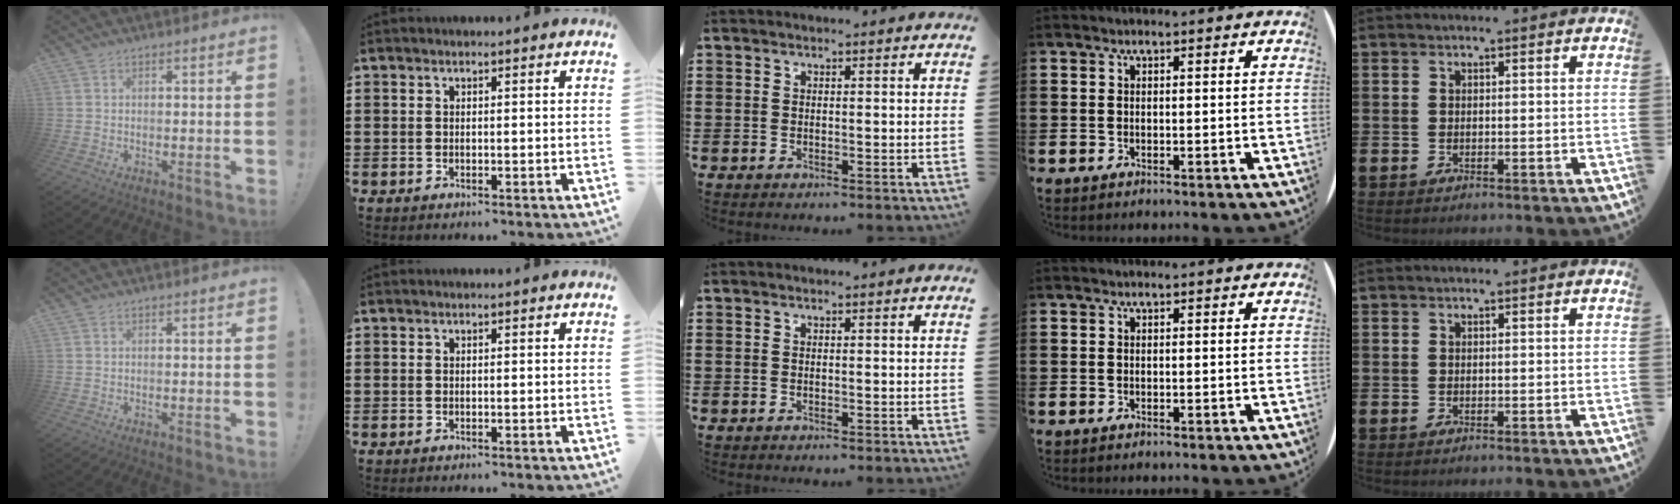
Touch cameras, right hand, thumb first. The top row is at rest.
{}